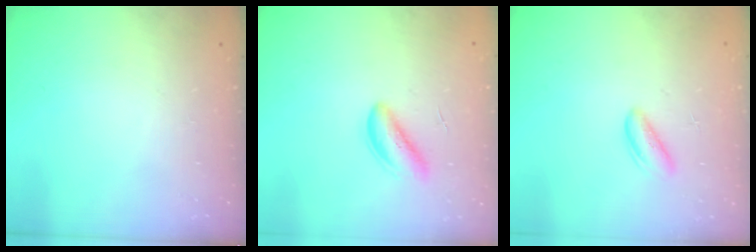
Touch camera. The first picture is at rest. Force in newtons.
{"total": 2.7, "press": 2.7, "slide": 0.3}
{"total": 1.9, "press": 1.9, "slide": 0.4}